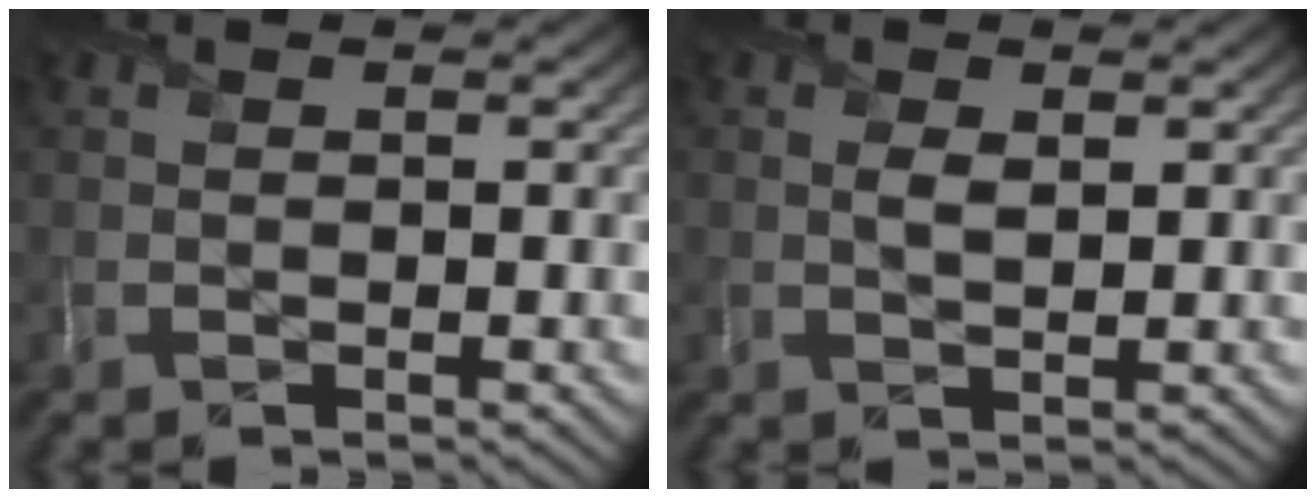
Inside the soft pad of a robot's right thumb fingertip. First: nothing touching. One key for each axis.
{"total": 1.8, "fx": 0.5, "fy": 0.9, "fz": 1.5, "tx": -0.032, "ty": -0.006, "tz": 0.009}